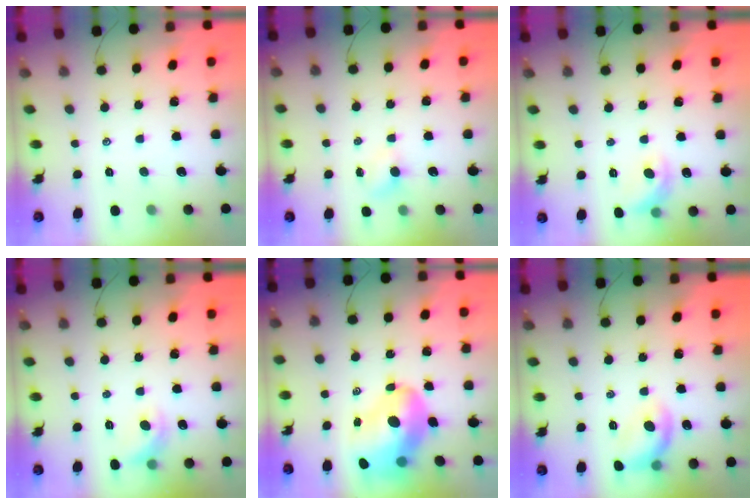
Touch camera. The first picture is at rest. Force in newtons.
{"total": 2.9, "press": 2.8, "slide": 0.9}
{"total": 8.3, "press": 8.3, "slide": 0.9}
{"total": 7.6, "press": 7.5, "slide": 1.1}
{"total": 16.9, "press": 16.3, "slide": 4.7}
{"total": 11.5, "press": 11.4, "slide": 0.7}